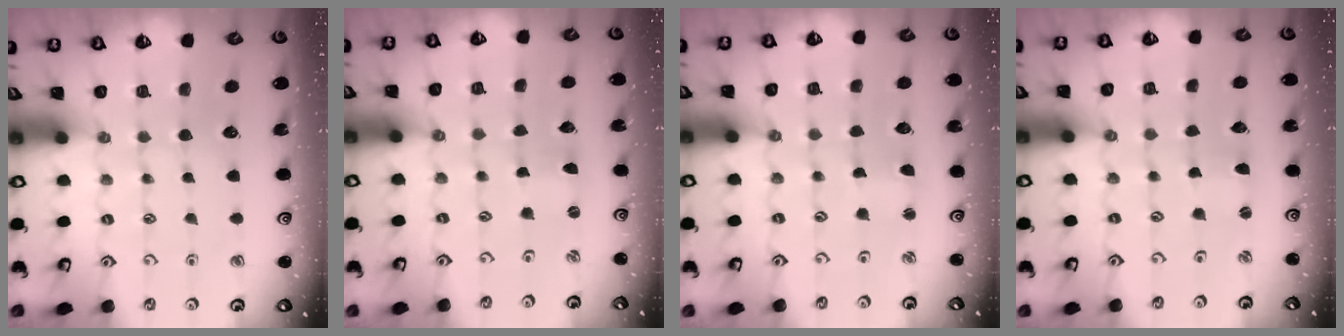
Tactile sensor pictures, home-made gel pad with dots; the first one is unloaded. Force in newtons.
{"total": 0.0}
{"total": 1.9, "press": 1.9, "slide": 0.3}
{"total": 1.8, "press": 1.7, "slide": 0.3}